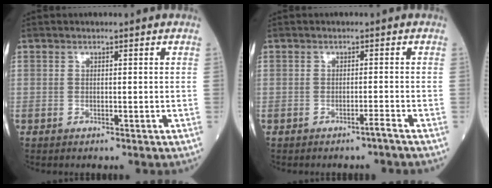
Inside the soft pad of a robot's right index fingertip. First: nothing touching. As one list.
[{"total": 1.3, "force": [-1.0, -0.4, 0.6], "torque": [-0.008, 0.002, -0.018]}]